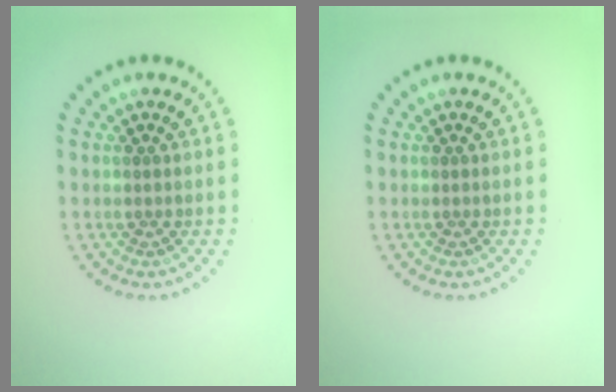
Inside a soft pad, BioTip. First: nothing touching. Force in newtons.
{"total": 0.0}